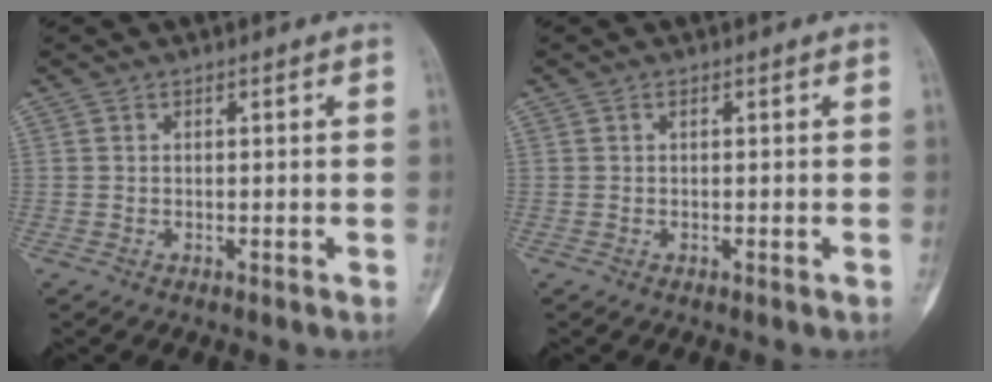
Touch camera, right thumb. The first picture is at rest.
{"total": 0.0}